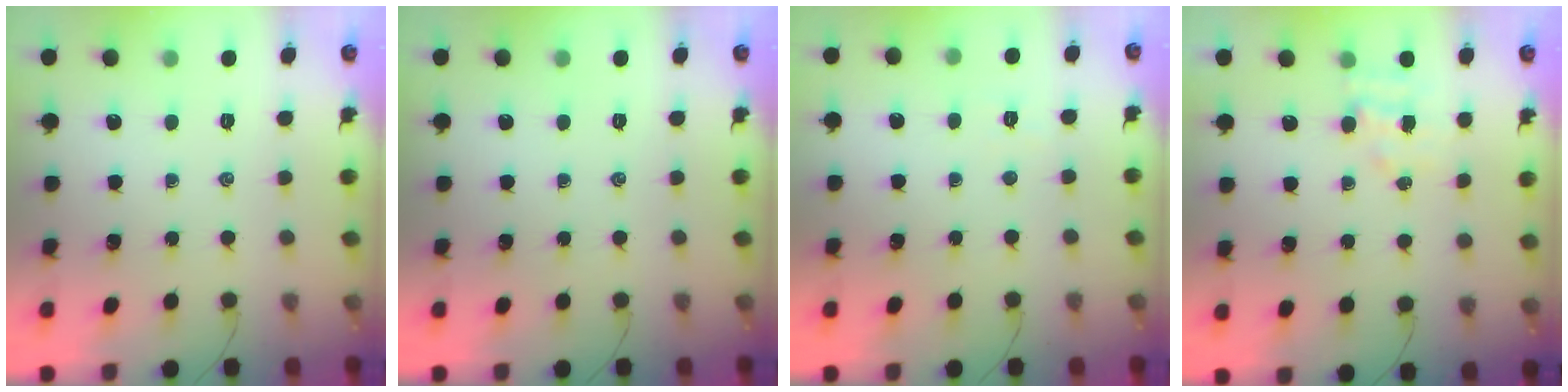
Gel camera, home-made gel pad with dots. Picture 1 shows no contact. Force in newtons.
{"total": 0.0}
{"total": 2.5, "press": 2.4, "slide": 0.7}
{"total": 4.1, "press": 4.0, "slide": 1.0}